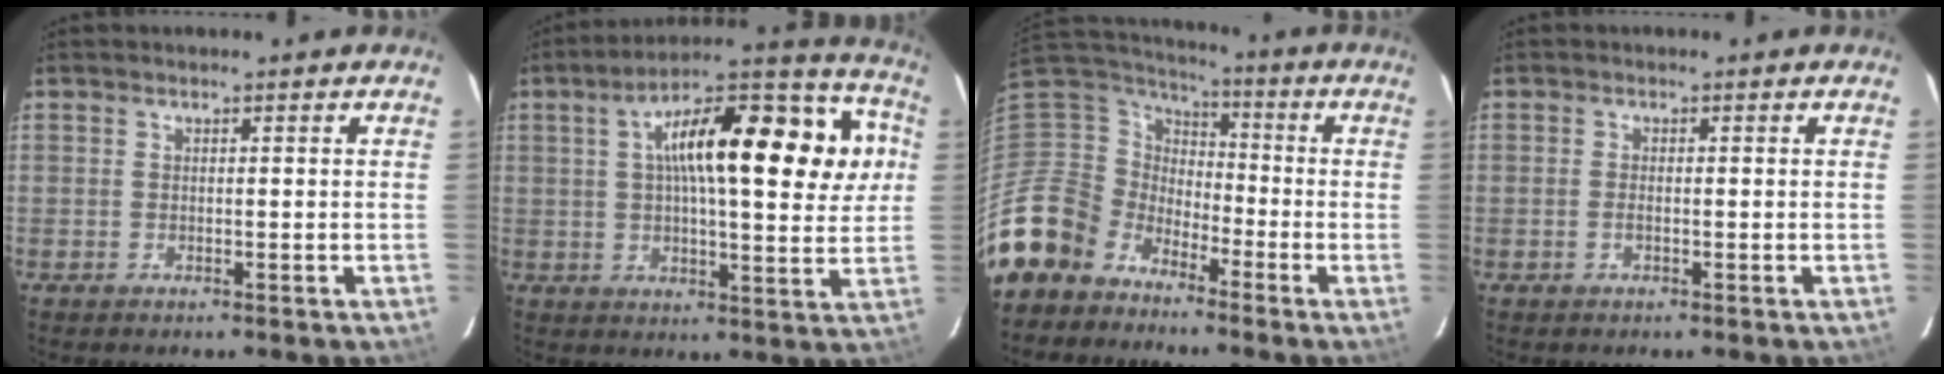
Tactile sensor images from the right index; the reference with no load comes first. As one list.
[{"total": 24.2, "force": [5.4, 8.3, 22.1], "torque": [-0.354, 0.050, 0.071]}, {"total": 11.6, "force": [-8.3, 8.0, 1.0], "torque": [-0.052, 0.032, -0.175]}, {"total": 0.9, "force": [-0.4, 0.3, 0.7], "torque": [-0.016, 0.002, -0.007]}]